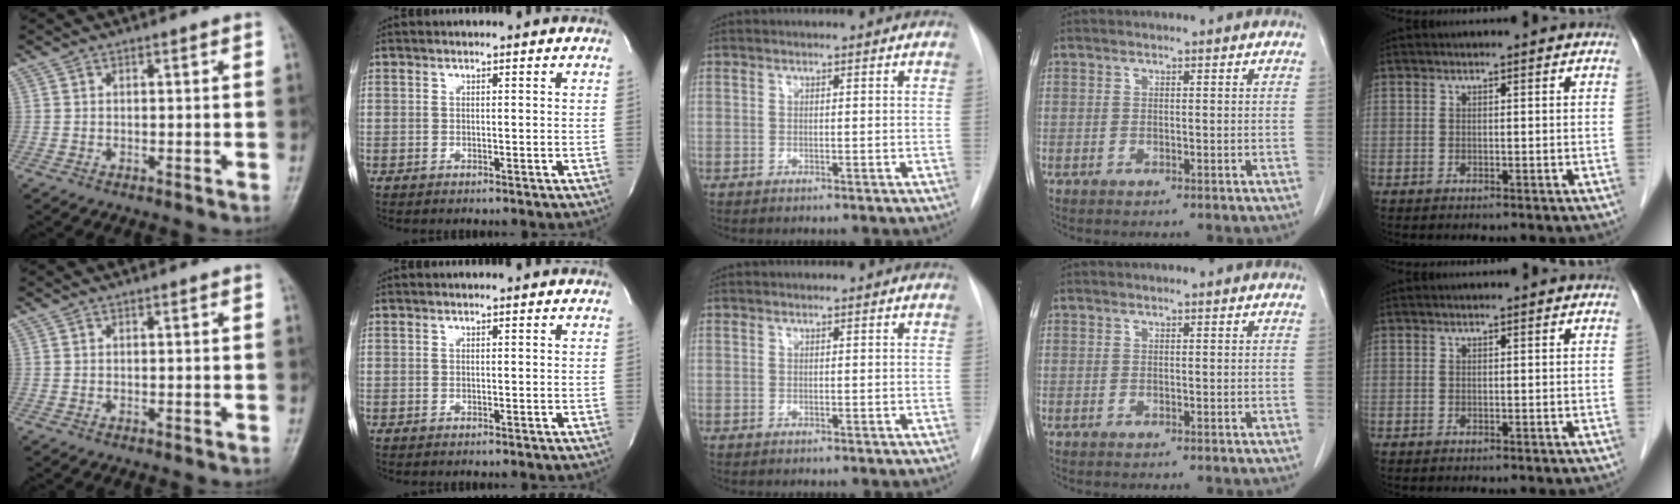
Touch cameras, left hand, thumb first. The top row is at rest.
{}